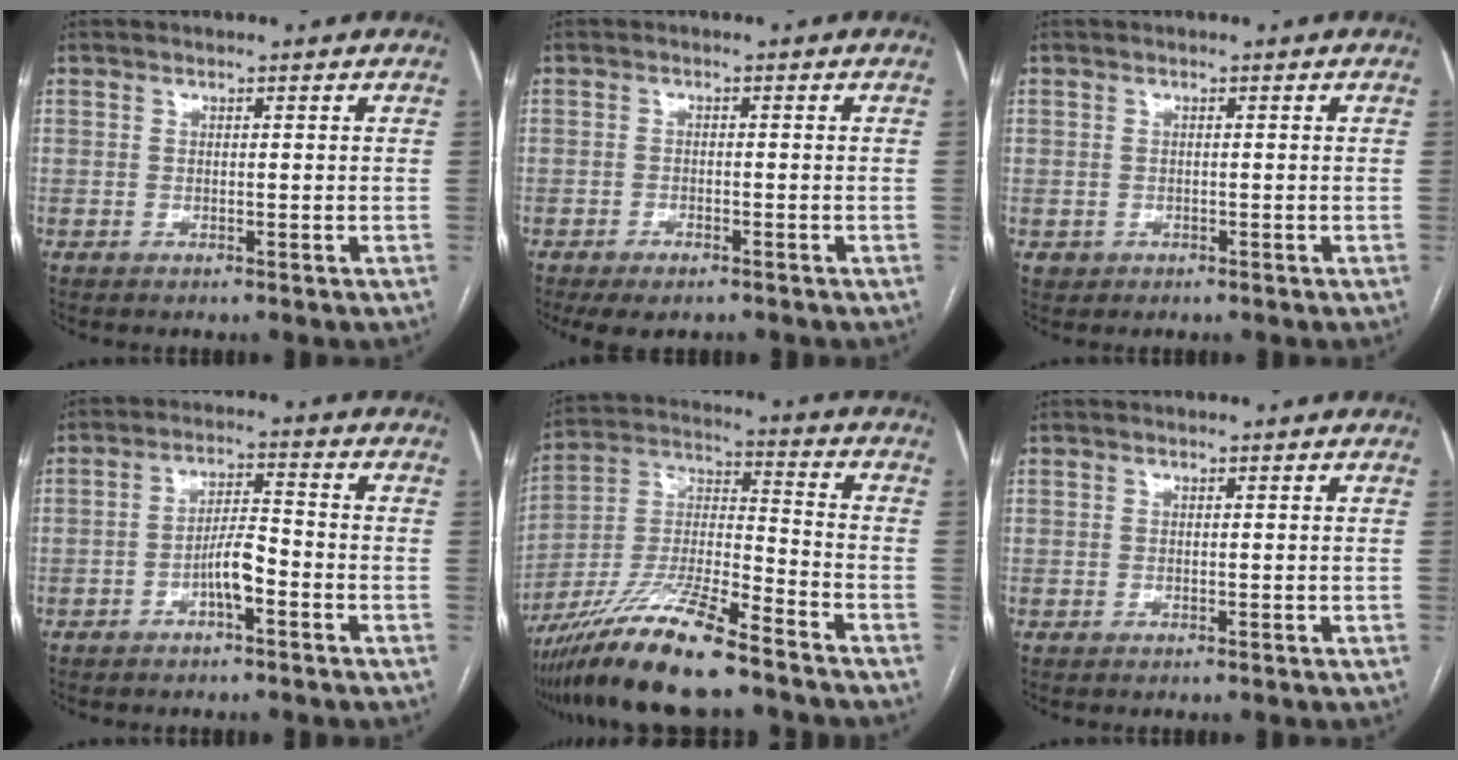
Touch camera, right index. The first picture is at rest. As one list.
[{"total": 4.1, "force": [-3.1, 1.6, 2.2], "torque": [-0.036, -0.006, -0.044]}, {"total": 1.4, "force": [-0.4, 1.3, 0.1], "torque": [-0.002, 0.005, -0.002]}, {"total": 5.1, "force": [-2.4, 1.1, 4.3], "torque": [-0.082, 0.014, -0.042]}, {"total": 16.2, "force": [-12.4, 1.3, 10.3], "torque": [-0.211, -0.017, -0.227]}, {"total": 0.0}]